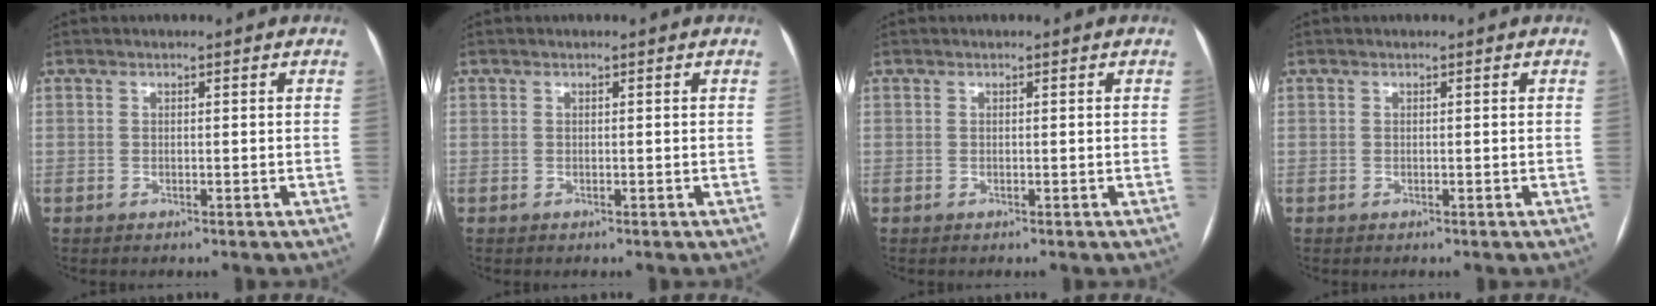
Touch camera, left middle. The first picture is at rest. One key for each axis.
{"total": 0.0}
{"total": 0.0}
{"total": 0.0}